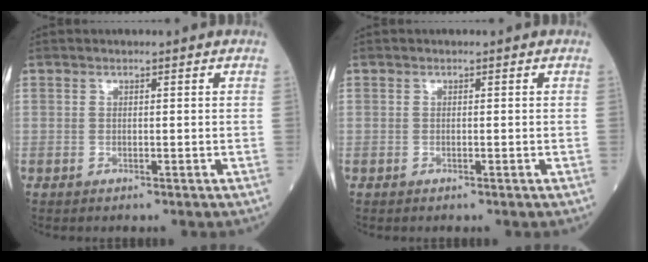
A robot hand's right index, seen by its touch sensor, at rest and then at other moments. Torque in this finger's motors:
{"motor_torque": [0.06, 0.02, 0.03, -0.01]}